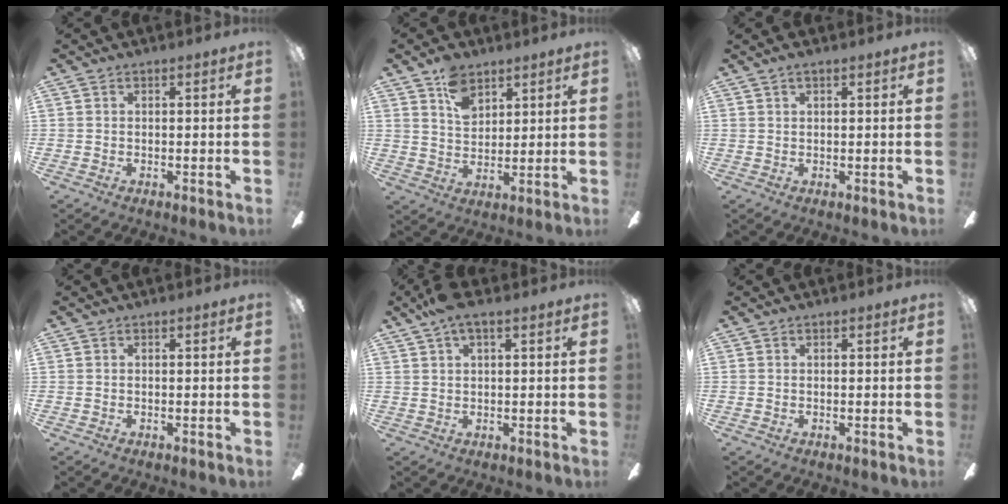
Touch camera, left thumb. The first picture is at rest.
{"total": 8.0, "force": [5.1, 5.0, 3.6], "torque": [-0.064, -0.012, 0.094]}
{"total": 1.4, "force": [0.9, 0.4, 1.0], "torque": [-0.019, 0.002, 0.015]}
{"total": 0.0}
{"total": 4.7, "force": [2.8, 1.2, 3.6], "torque": [-0.073, 0.000, 0.051]}
{"total": 0.0}